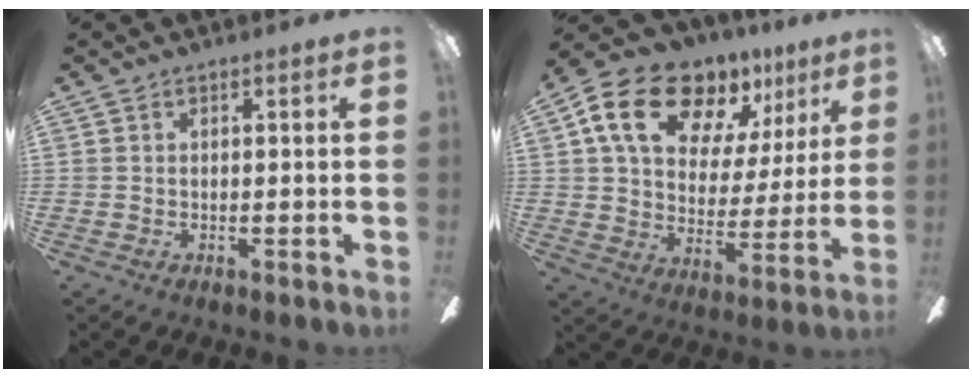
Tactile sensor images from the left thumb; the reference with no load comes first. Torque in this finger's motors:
{"motor_torque": [0.80, 0.86, 1.78, -1.01, 0.58]}